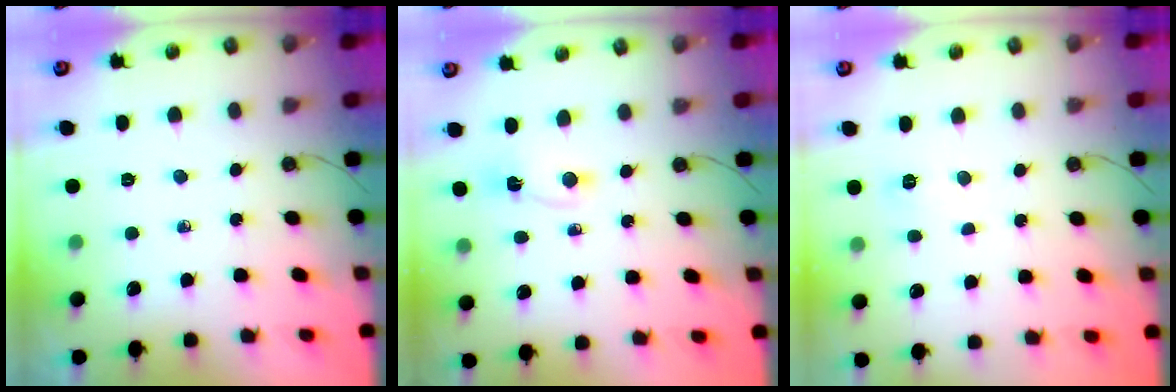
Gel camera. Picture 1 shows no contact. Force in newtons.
{"total": 2.4, "press": 2.3, "slide": 0.4}
{"total": 5.0, "press": 4.9, "slide": 0.7}